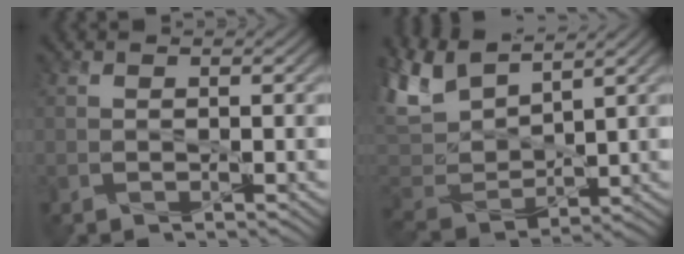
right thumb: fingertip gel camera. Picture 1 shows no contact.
{"total": 8.9, "force": [6.3, 3.8, 4.9], "torque": [-0.138, 0.017, 0.122]}